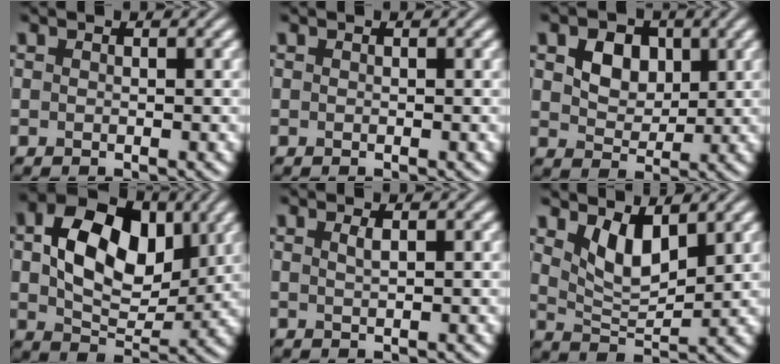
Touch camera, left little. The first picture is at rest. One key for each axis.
{"total": 0.0}
{"total": 4.0, "fx": 1.4, "fy": 2.9, "fz": 2.4, "tx": -0.051, "ty": -0.004, "tz": 0.016}
{"total": 9.4, "fx": 2.3, "fy": 6.0, "fz": 6.9, "tx": -0.129, "ty": 0.005, "tz": 0.041}
{"total": 1.0, "fx": 0.4, "fy": 0.3, "fz": 0.8, "tx": -0.011, "ty": 0.002, "tz": 0.007}
{"total": 4.1, "fx": 2.2, "fy": 1.7, "fz": 3.0, "tx": -0.065, "ty": -0.010, "tz": 0.044}